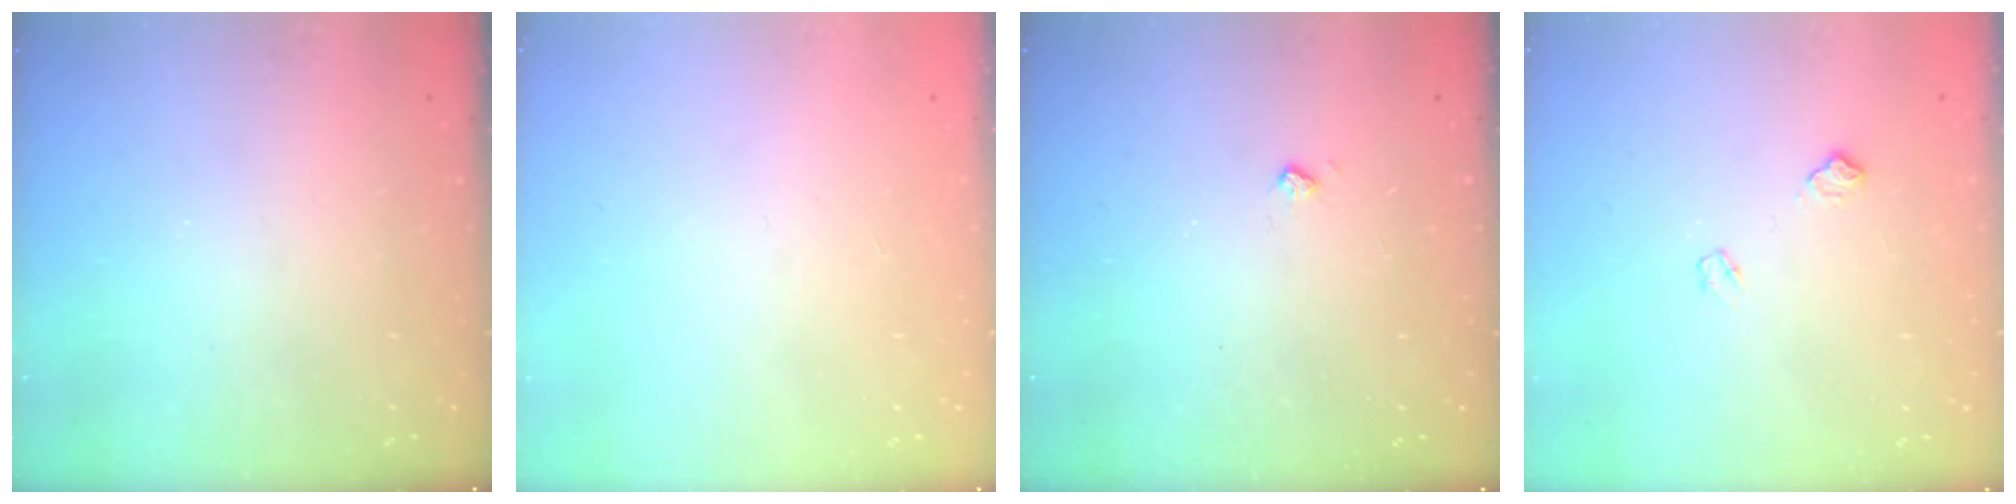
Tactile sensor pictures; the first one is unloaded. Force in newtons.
{"total": 0.0}
{"total": 3.5, "press": 3.5, "slide": 0.6}
{"total": 6.9, "press": 6.8, "slide": 0.8}